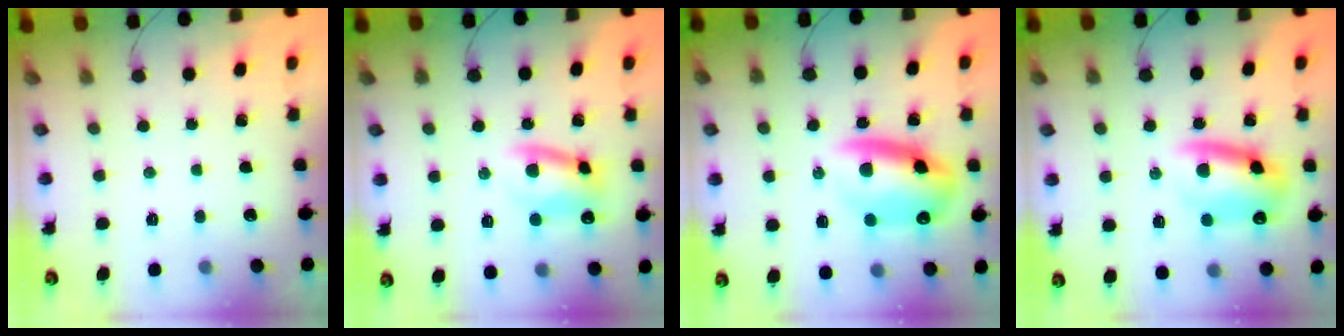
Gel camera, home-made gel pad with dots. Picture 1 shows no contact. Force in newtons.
{"total": 10.0, "press": 9.8, "slide": 1.7}
{"total": 14.3, "press": 13.8, "slide": 3.7}
{"total": 11.5, "press": 11.3, "slide": 2.5}